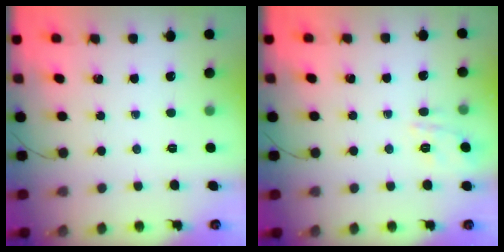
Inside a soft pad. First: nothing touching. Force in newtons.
{"total": 2.4, "press": 2.0, "slide": 1.3}